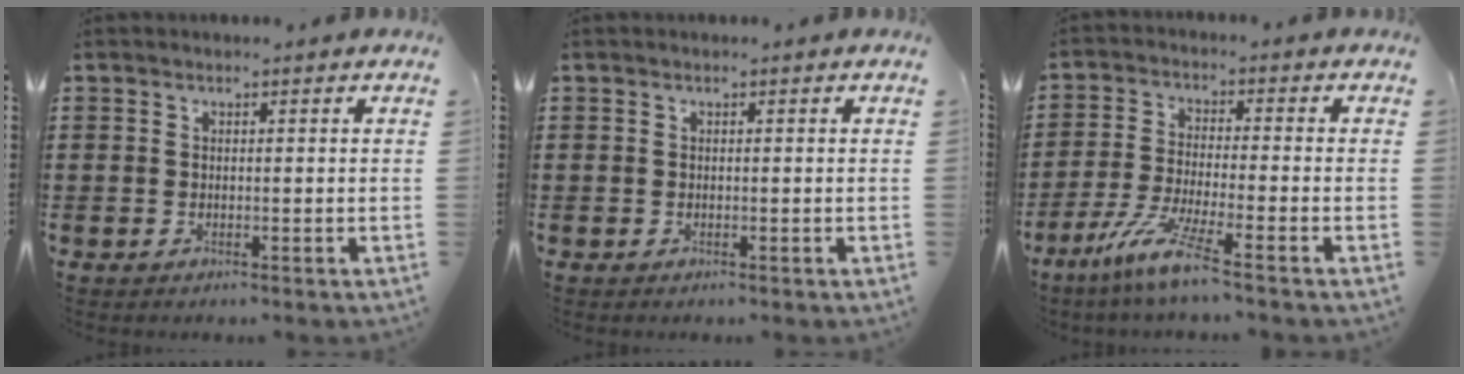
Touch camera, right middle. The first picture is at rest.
{"total": 0.0}
{"total": 7.5, "force": [-5.2, 0.0, 5.4], "torque": [-0.113, -0.016, -0.099]}